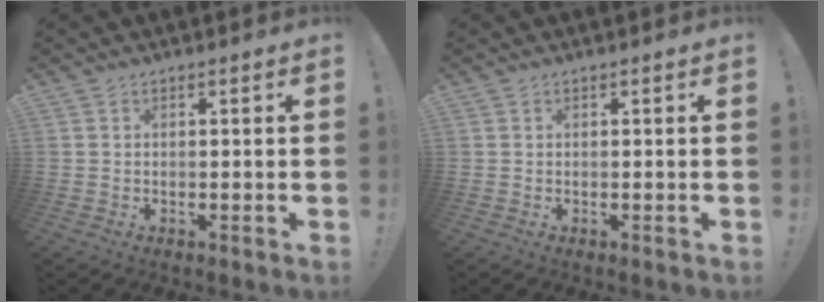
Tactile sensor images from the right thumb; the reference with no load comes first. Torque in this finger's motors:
{"motor_torque": [0.00, 0.00, 0.00, 0.00, 0.00]}